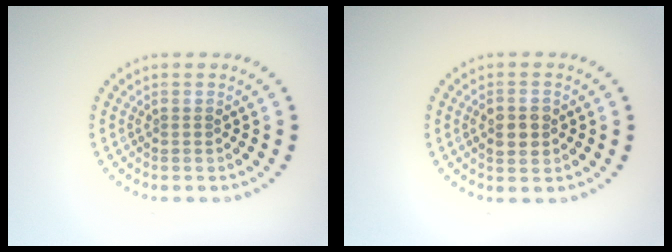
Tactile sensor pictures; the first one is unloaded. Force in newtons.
{"total": 2.8, "press": 2.8, "slide": 0.2}